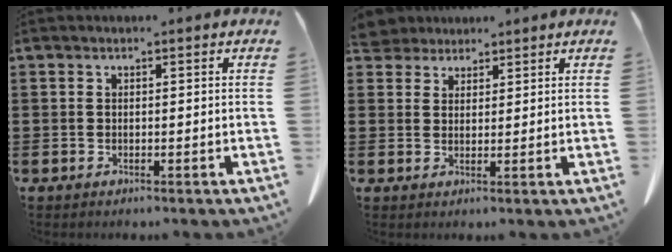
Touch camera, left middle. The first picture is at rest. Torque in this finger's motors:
{"motor_torque": [0.43, 0.40, -0.02, 0.01]}